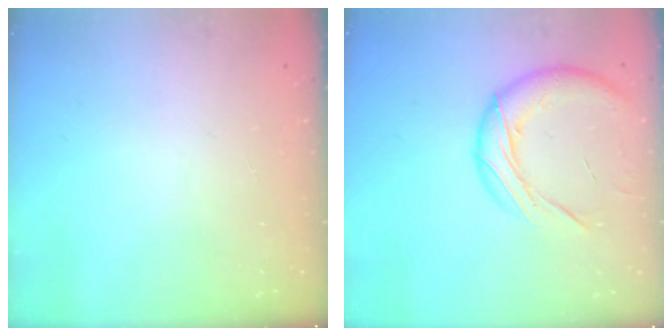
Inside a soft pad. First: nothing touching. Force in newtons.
{"total": 14.7, "press": 14.6, "slide": 2.3}